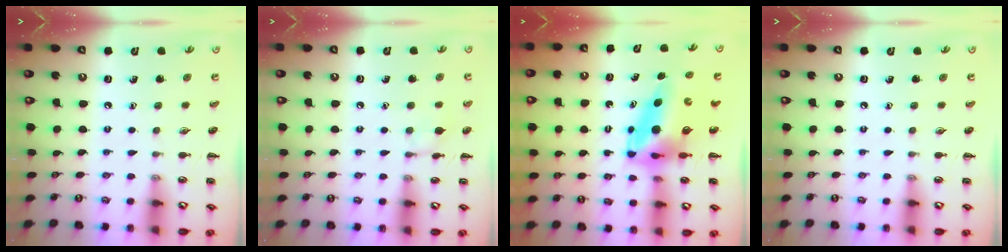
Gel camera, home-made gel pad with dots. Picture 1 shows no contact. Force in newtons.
{"total": 6.3, "press": 5.9, "slide": 2.2}
{"total": 8.8, "press": 8.3, "slide": 2.9}
{"total": 0.0}